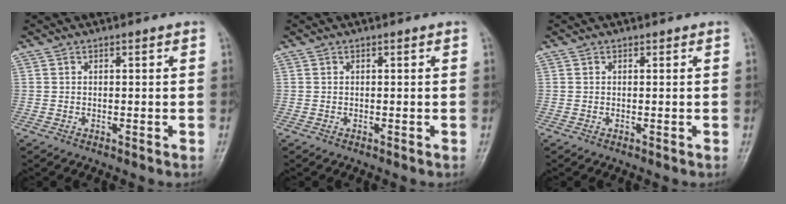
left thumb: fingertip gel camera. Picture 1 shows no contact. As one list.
[{"total": 0.0}, {"total": 0.0}]